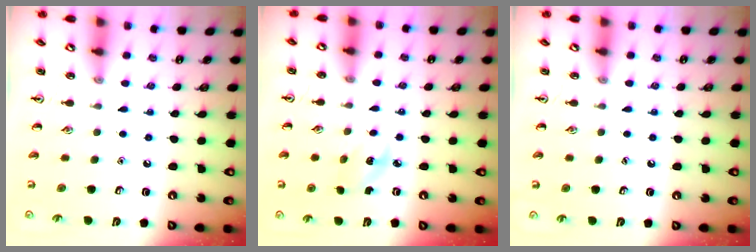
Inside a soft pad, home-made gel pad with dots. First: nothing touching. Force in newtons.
{"total": 2.4, "press": 2.2, "slide": 0.9}
{"total": 0.0}